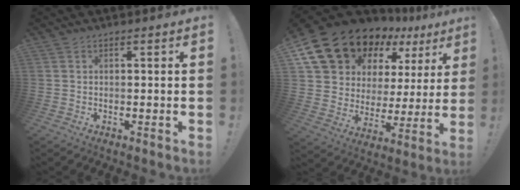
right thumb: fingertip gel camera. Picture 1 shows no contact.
{"total": 18.6, "force": [14.3, 9.9, 6.7], "torque": [-0.115, -0.107, 0.279]}